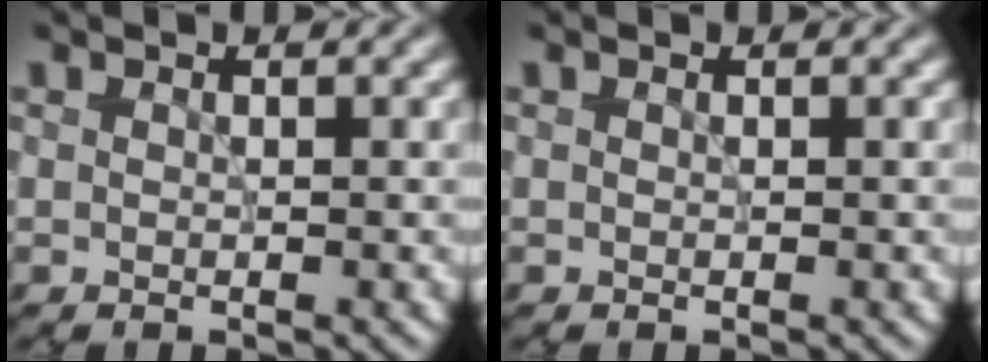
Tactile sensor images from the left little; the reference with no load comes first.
{"total": 0.0}